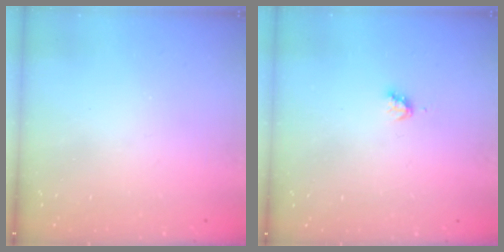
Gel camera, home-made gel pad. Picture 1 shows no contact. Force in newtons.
{"total": 2.8, "press": 2.8, "slide": 0.3}